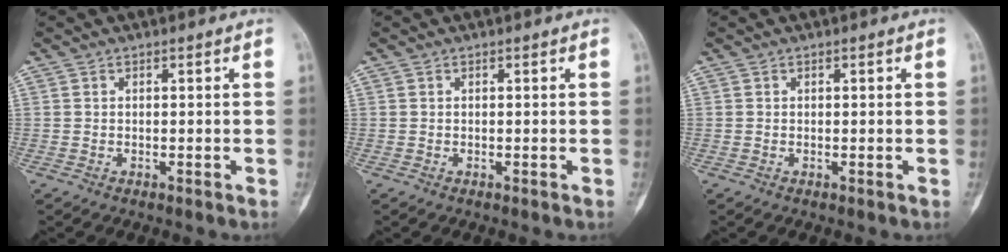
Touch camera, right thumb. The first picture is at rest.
{"total": 0.0}
{"total": 0.0}